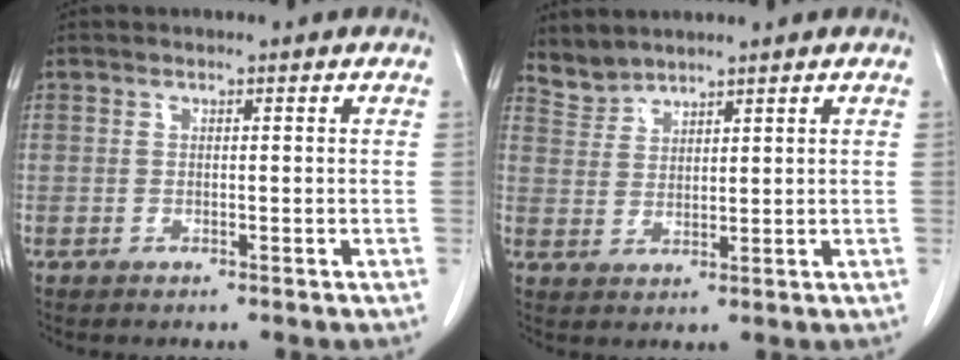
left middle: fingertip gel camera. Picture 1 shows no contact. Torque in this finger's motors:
{"motor_torque": [0.08, -0.19, -0.05, -0.02]}